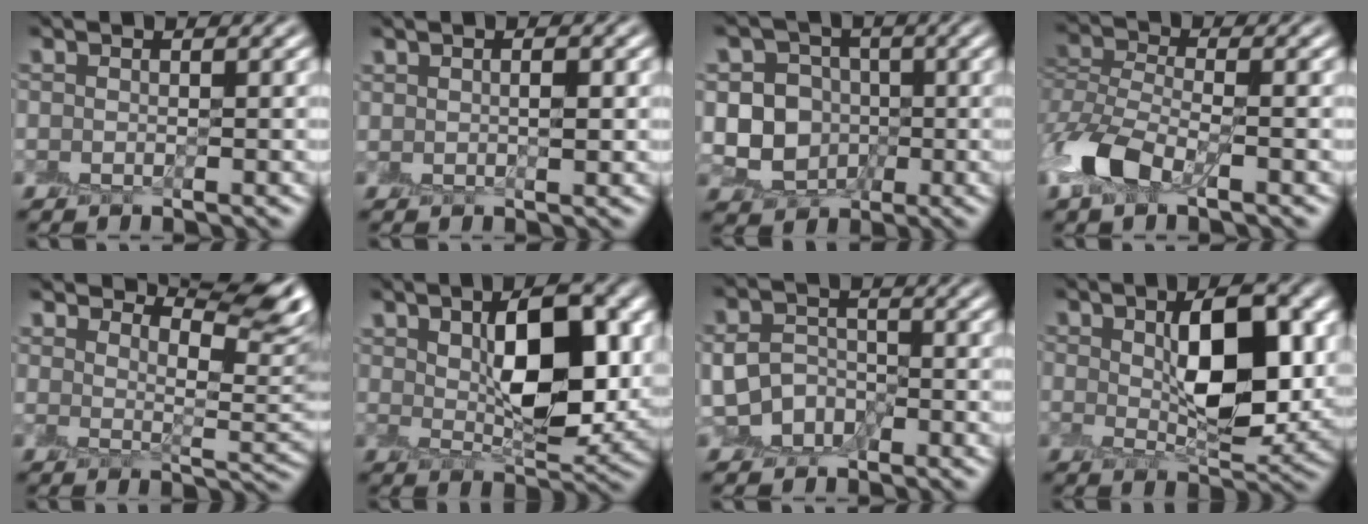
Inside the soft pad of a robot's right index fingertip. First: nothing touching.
{"total": 1.4, "force": [0.6, 0.4, 1.2], "torque": [-0.011, -0.003, 0.013]}
{"total": 6.5, "force": [-0.7, 6.0, 2.3], "torque": [-0.027, 0.010, -0.033]}
{"total": 6.0, "force": [-3.1, 3.2, 4.1], "torque": [-0.095, 0.003, -0.070]}
{"total": 9.3, "force": [7.8, 1.6, 4.8], "torque": [-0.065, 0.019, 0.105]}
{"total": 8.6, "force": [2.2, 3.7, 7.4], "torque": [-0.106, 0.006, 0.042]}
{"total": 3.1, "force": [-1.0, 2.5, 1.4], "torque": [-0.026, 0.003, -0.017]}
{"total": 7.7, "force": [1.5, 3.3, 6.8], "torque": [-0.102, 0.001, 0.032]}